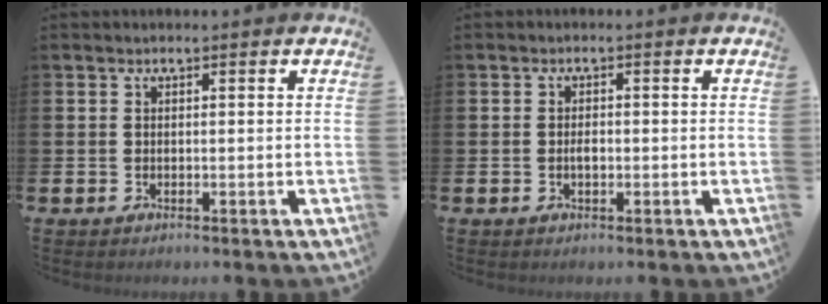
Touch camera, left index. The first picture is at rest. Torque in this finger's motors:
{"motor_torque": [0.34, 0.06, 0.00, 0.03]}